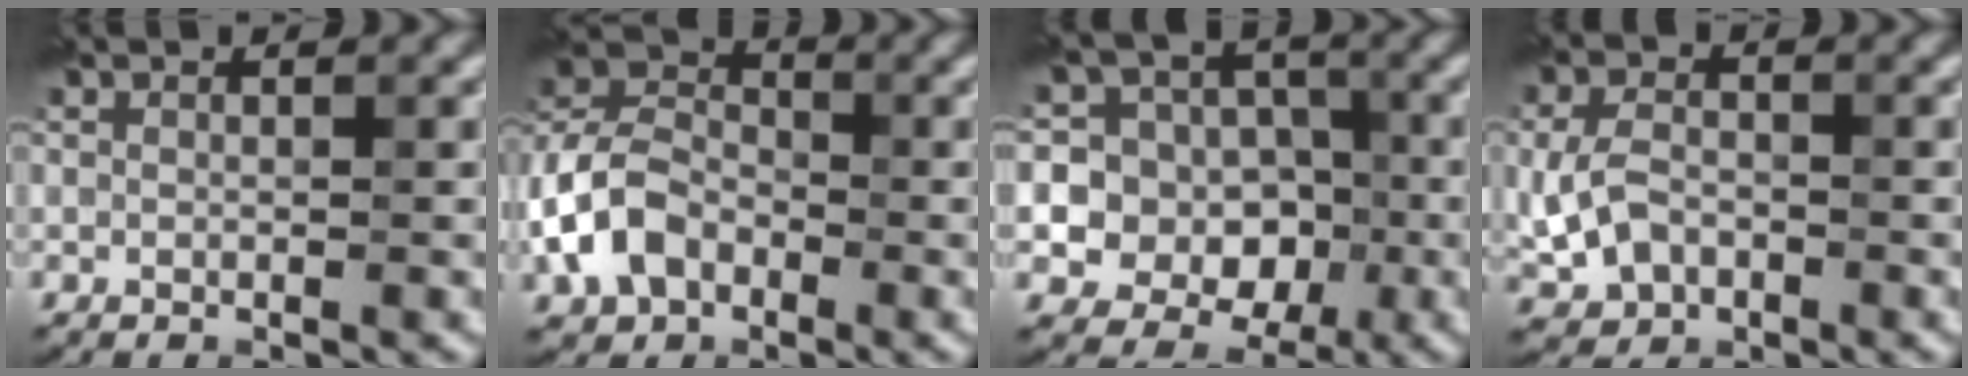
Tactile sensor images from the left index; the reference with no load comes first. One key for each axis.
{"total": 6.8, "fx": -2.6, "fy": 4.9, "fz": 3.9, "tx": -0.085, "ty": 0.010, "tz": -0.067}
{"total": 12.1, "fx": -1.3, "fy": 11.6, "fz": 3.1, "tx": -0.100, "ty": 0.024, "tz": -0.040}
{"total": 3.9, "fx": -0.8, "fy": 2.8, "fz": 2.5, "tx": -0.060, "ty": -0.004, "tz": -0.019}